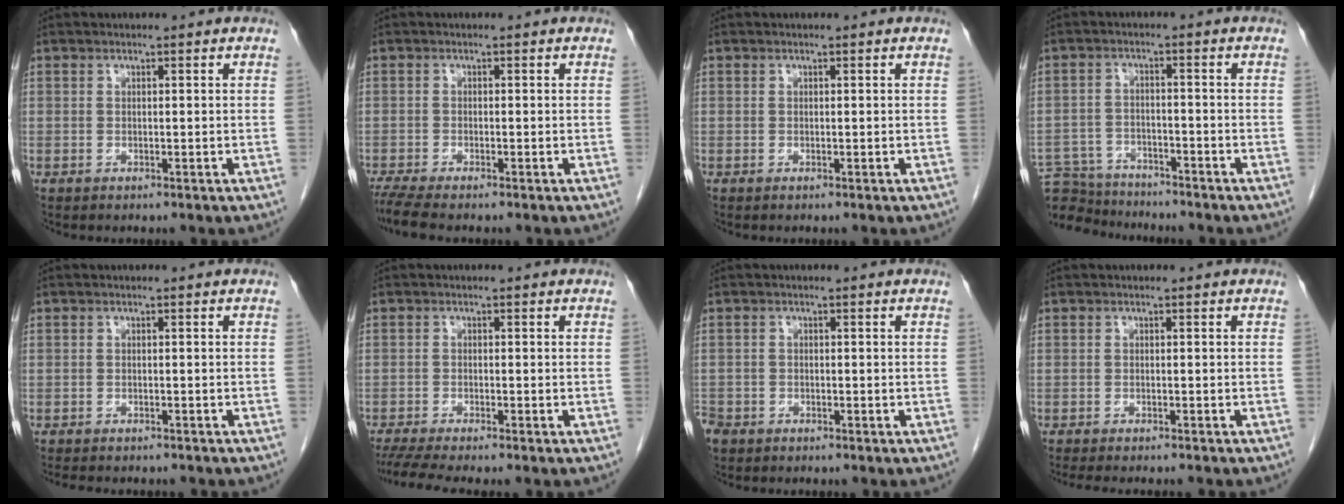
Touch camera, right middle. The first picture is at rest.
{"total": 3.9, "force": [-3.3, -0.1, 2.0], "torque": [-0.041, -0.013, -0.061]}
{"total": 0.0}
{"total": 9.9, "force": [-9.4, 2.5, 1.3], "torque": [-0.028, 0.006, -0.155]}
{"total": 7.5, "force": [-6.5, 2.0, 3.1], "torque": [-0.041, -0.002, -0.084]}
{"total": 5.7, "force": [-4.9, -0.4, 3.0], "torque": [-0.047, -0.014, -0.082]}
{"total": 4.1, "force": [-3.0, 2.6, 1.0], "torque": [-0.029, -0.002, -0.058]}
{"total": 7.9, "force": [-7.0, 1.1, 3.5], "torque": [-0.040, -0.012, -0.096]}